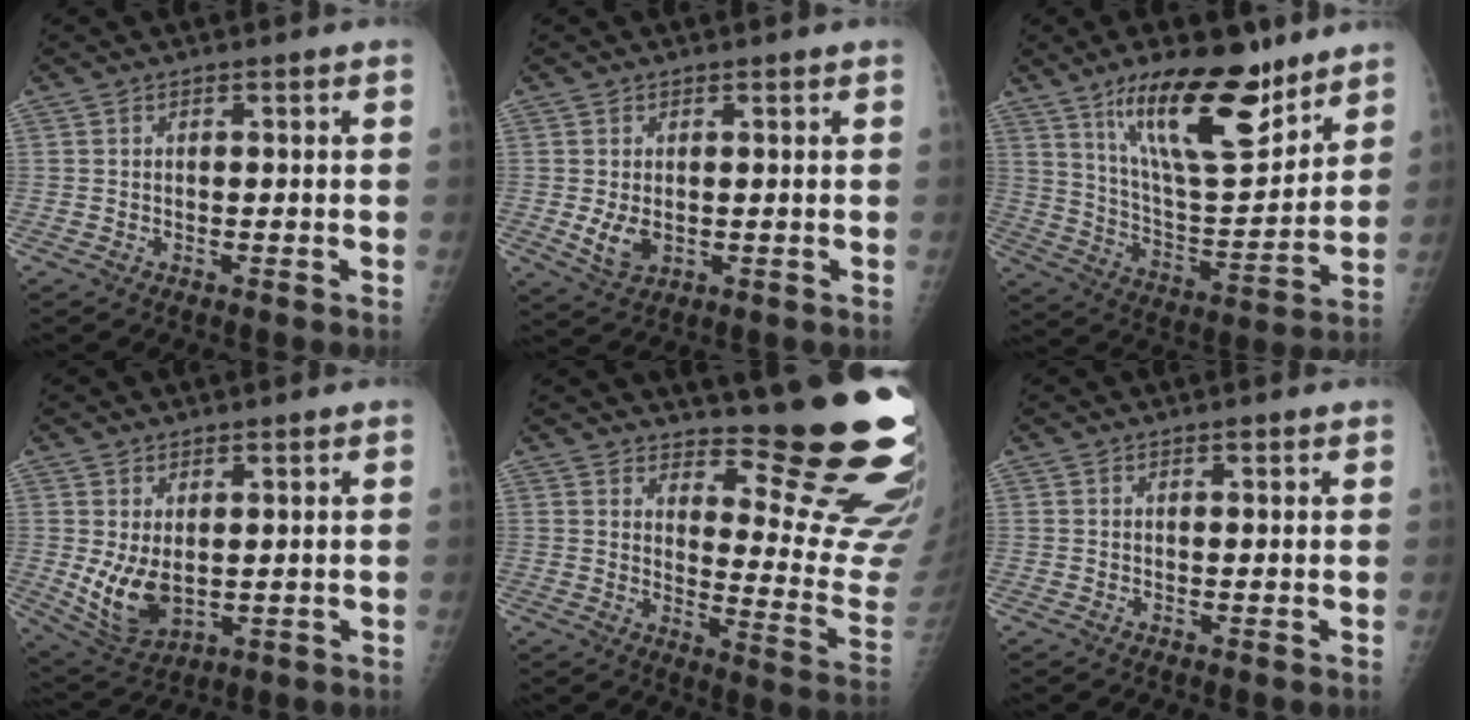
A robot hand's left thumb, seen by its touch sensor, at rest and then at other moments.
{"total": 4.3, "force": [-0.1, 3.0, 3.1], "torque": [-0.049, -0.010, 0.009]}
{"total": 20.5, "force": [13.5, 6.5, 14.0], "torque": [-0.197, -0.079, 0.235]}
{"total": 8.3, "force": [0.8, 5.2, 6.4], "torque": [-0.111, -0.023, 0.035]}
{"total": 20.4, "force": [17.2, 3.3, 10.3], "torque": [-0.102, -0.184, 0.214]}
{"total": 0.8, "force": [0.6, 0.2, 0.4], "torque": [-0.008, -0.003, 0.008]}